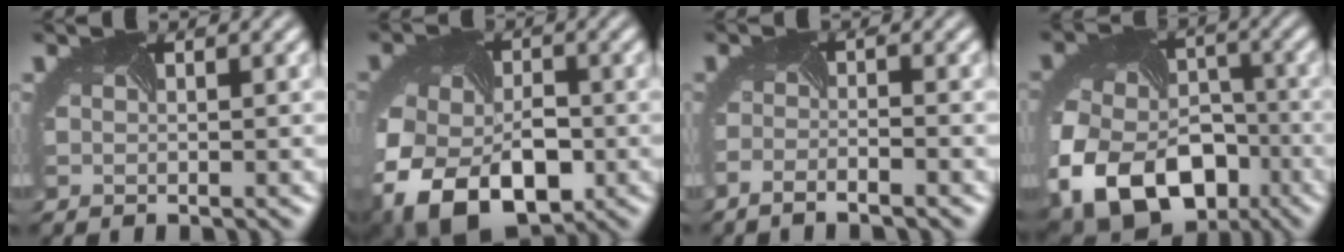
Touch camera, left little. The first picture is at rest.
{"total": 12.1, "force": [-4.1, 8.4, 7.7], "torque": [-0.149, -0.046, -0.047]}
{"total": 2.1, "force": [-1.8, 0.0, 1.2], "torque": [-0.024, -0.013, -0.035]}
{"total": 14.9, "force": [-6.4, 10.5, 8.4], "torque": [-0.175, -0.044, -0.088]}